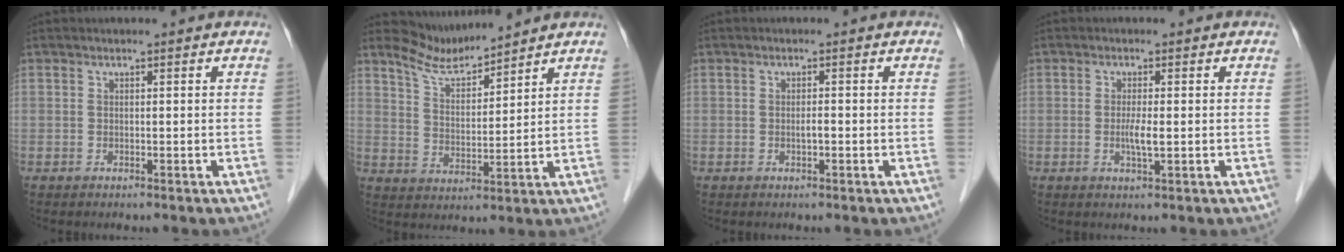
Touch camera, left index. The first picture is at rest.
{"total": 5.7, "force": [5.7, 0.1, 0.3], "torque": [-0.017, -0.002, 0.116]}
{"total": 0.9, "force": [-0.3, 0.2, 0.8], "torque": [-0.016, 0.001, -0.005]}
{"total": 2.4, "force": [-0.3, 0.2, 2.4], "torque": [-0.050, -0.004, -0.004]}